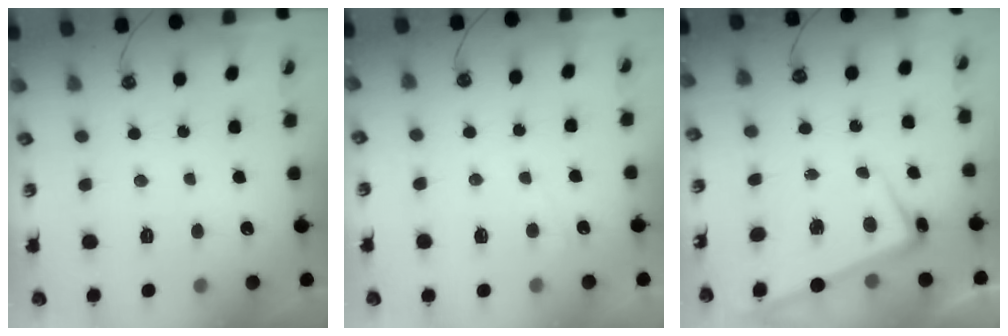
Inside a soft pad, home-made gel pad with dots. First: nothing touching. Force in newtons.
{"total": 0.6, "press": 0.3, "slide": 0.6}
{"total": 2.4, "press": 2.2, "slide": 0.9}